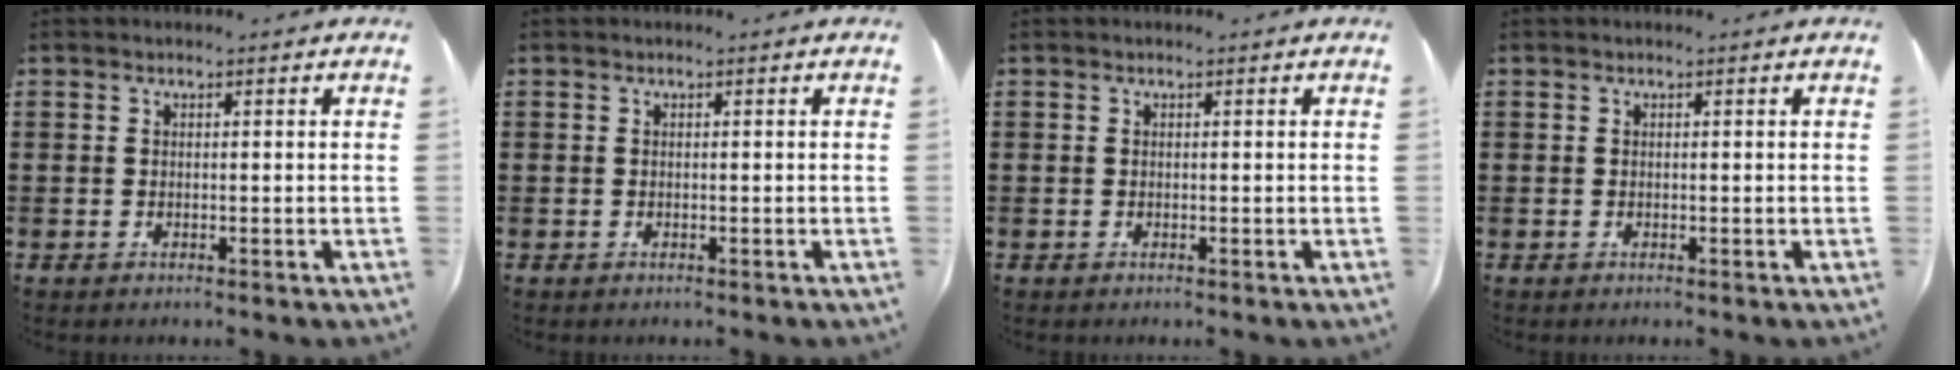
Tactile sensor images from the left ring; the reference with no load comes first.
{"total": 0.0}
{"total": 0.0}
{"total": 0.0}